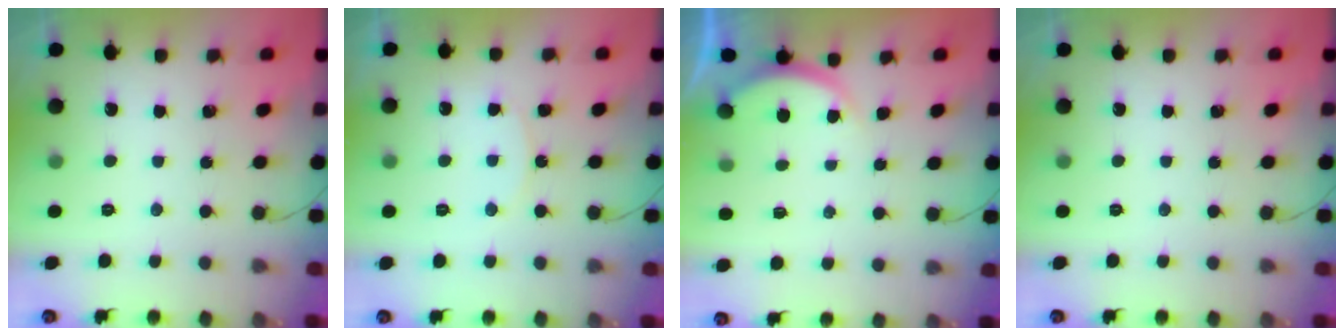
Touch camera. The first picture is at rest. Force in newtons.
{"total": 5.9, "press": 5.9, "slide": 0.3}
{"total": 3.0, "press": 2.9, "slide": 0.6}
{"total": 0.0}